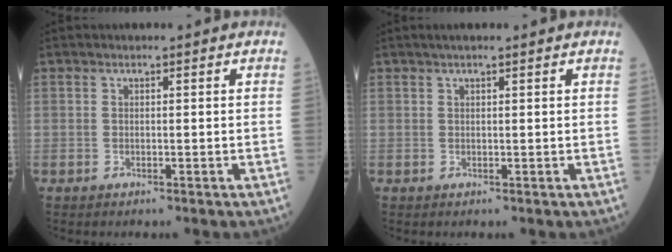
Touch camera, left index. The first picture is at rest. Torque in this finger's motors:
{"motor_torque": [0.22, -0.16, 0.03, 0.01]}